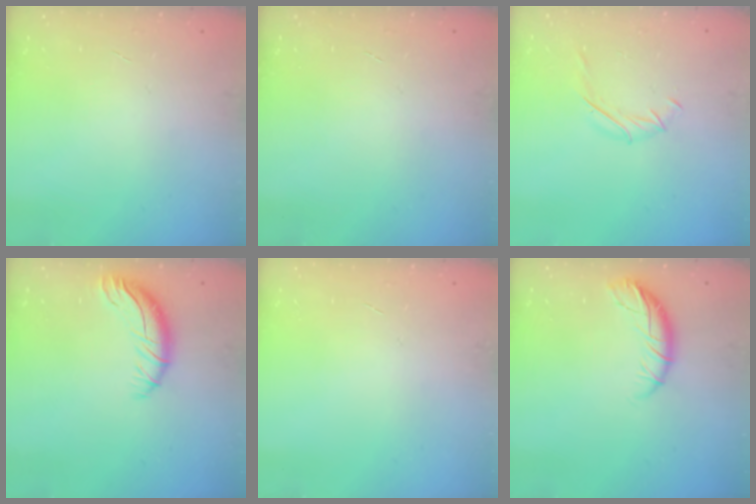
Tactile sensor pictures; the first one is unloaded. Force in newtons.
{"total": 0.0}
{"total": 3.8, "press": 3.7, "slide": 1.1}
{"total": 9.4, "press": 9.3, "slide": 0.9}
{"total": 0.0}
{"total": 9.2, "press": 9.1, "slide": 1.3}